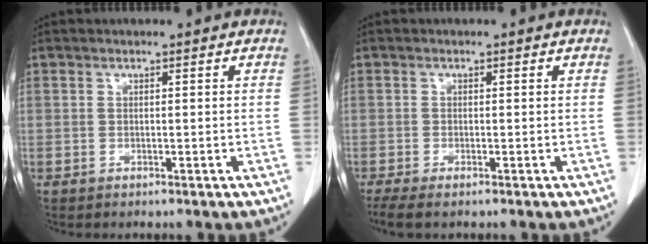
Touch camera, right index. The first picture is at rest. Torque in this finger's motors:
{"motor_torque": [0.01, 0.02, 0.03, 0.00]}